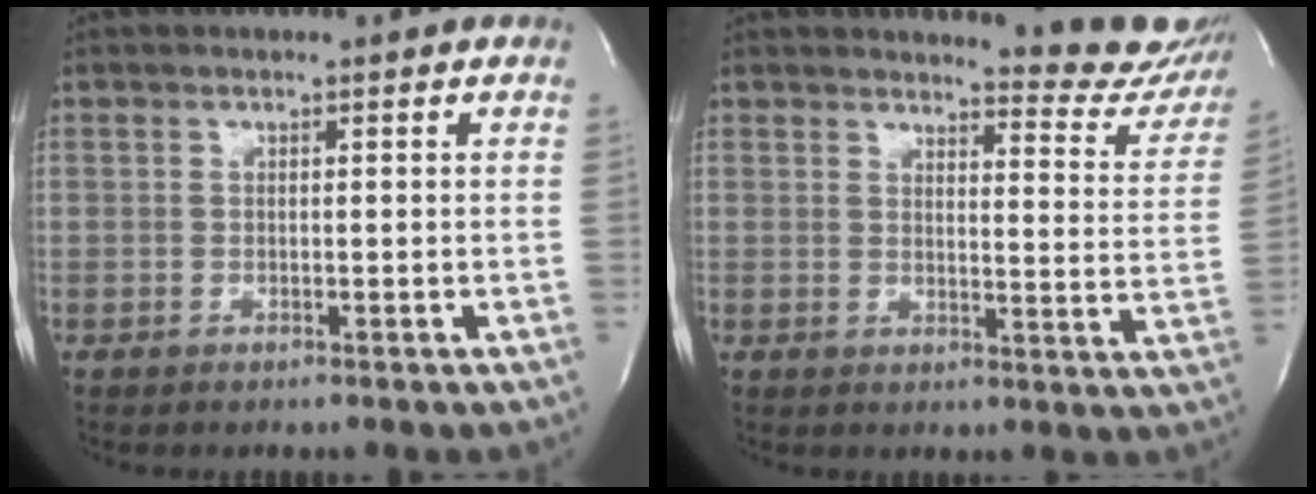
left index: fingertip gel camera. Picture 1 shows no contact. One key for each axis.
{"total": 12.9, "fx": 12.5, "fy": 2.2, "fz": 2.6, "tx": -0.007, "ty": -0.074, "tz": 0.117}